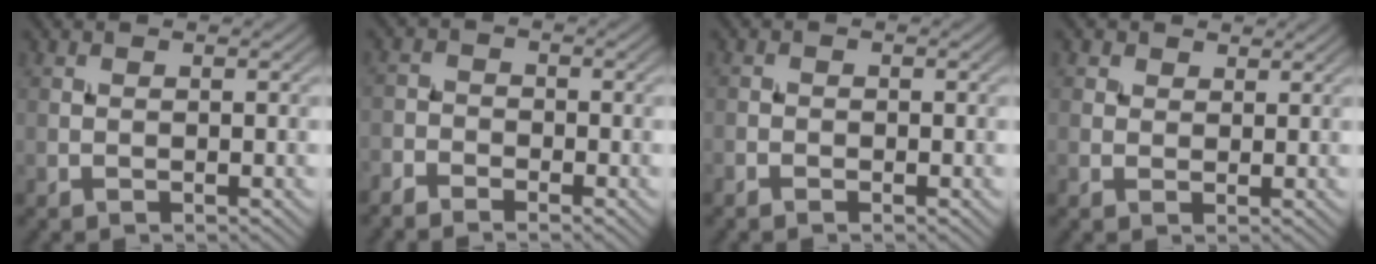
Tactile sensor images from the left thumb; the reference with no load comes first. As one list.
[{"total": 3.0, "force": [-2.6, 1.2, 0.8], "torque": [-0.013, -0.001, -0.059]}, {"total": 1.1, "force": [-0.7, 0.7, 0.4], "torque": [-0.006, -0.001, -0.015]}, {"total": 2.1, "force": [1.3, 1.5, 0.6], "torque": [-0.015, 0.001, 0.021]}]